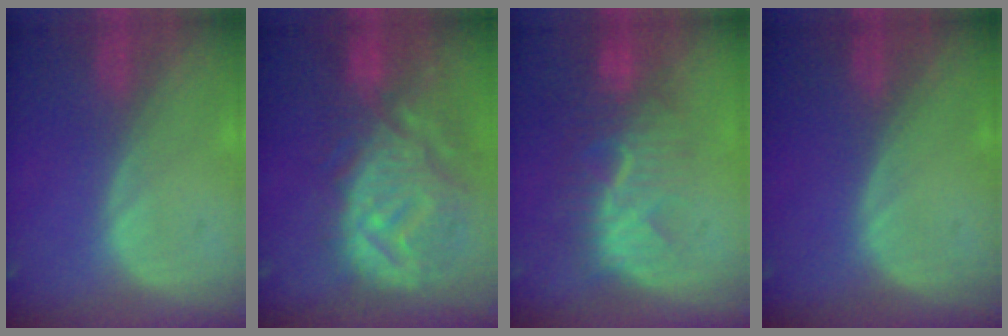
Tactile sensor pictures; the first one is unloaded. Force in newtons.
{"total": 12.4, "press": 11.1, "slide": 5.6}
{"total": 9.0, "press": 8.3, "slide": 3.4}
{"total": 0.0}